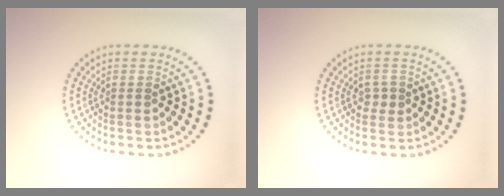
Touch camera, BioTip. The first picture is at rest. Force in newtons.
{"total": 1.1, "press": 1.0, "slide": 0.5}